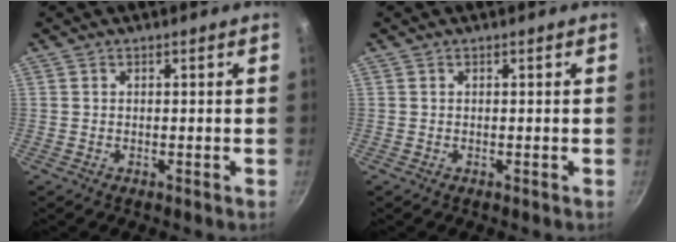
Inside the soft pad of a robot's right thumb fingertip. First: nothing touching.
{"total": 0.0}